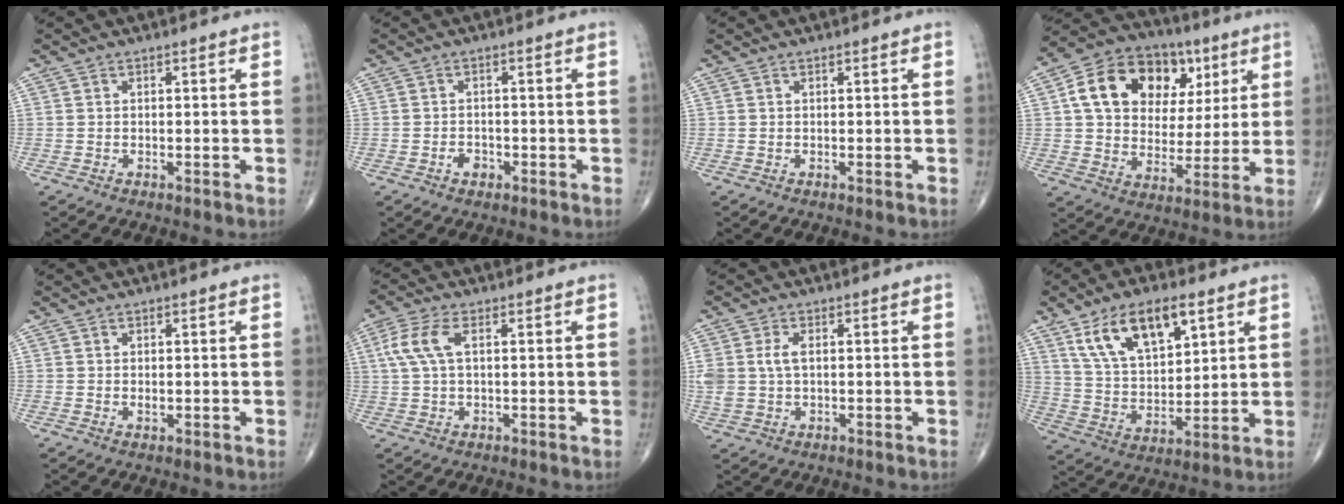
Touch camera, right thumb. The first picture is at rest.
{"total": 2.1, "force": [-1.1, 1.5, 1.0], "torque": [-0.009, 0.008, -0.017]}
{"total": 0.0}
{"total": 19.3, "force": [6.1, 14.3, 11.4], "torque": [-0.156, 0.009, 0.100]}
{"total": 0.6, "force": [0.0, 0.4, 0.5], "torque": [-0.005, -0.001, -0.001]}
{"total": 6.1, "force": [1.5, 2.7, 5.3], "torque": [-0.139, 0.017, 0.030]}
{"total": 4.8, "force": [0.7, 2.9, 3.7], "torque": [-0.093, 0.007, 0.015]}
{"total": 14.9, "force": [7.8, 7.1, 10.6], "torque": [-0.163, -0.024, 0.150]}